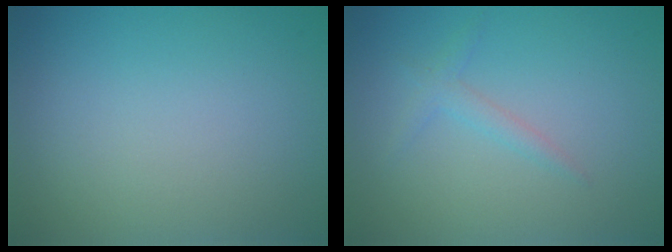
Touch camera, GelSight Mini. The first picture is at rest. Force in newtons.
{"total": 1.3, "press": 1.3, "slide": 0.1}